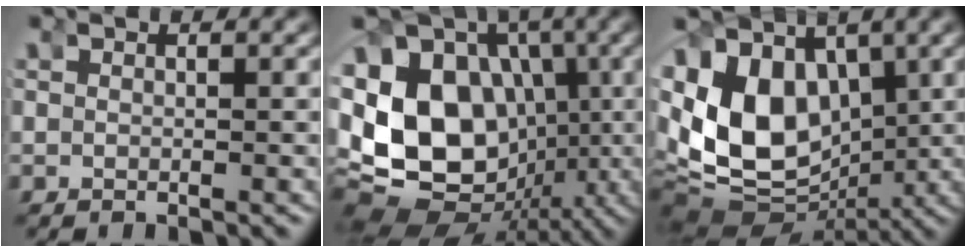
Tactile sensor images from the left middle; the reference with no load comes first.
{"total": 22.2, "force": [-2.4, 17.9, 12.9], "torque": [-0.263, -0.078, -0.023]}
{"total": 15.9, "force": [-0.7, 12.7, 9.5], "torque": [-0.205, -0.064, 0.009]}